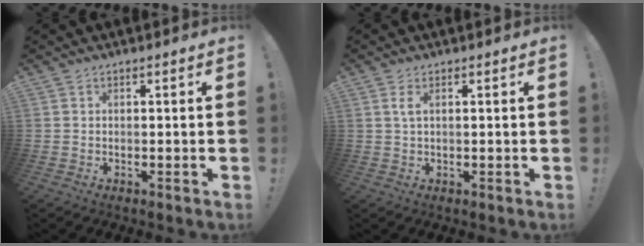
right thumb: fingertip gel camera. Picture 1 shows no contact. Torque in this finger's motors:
{"motor_torque": [0.43, 0.43, -0.10, 0.10, 0.04]}